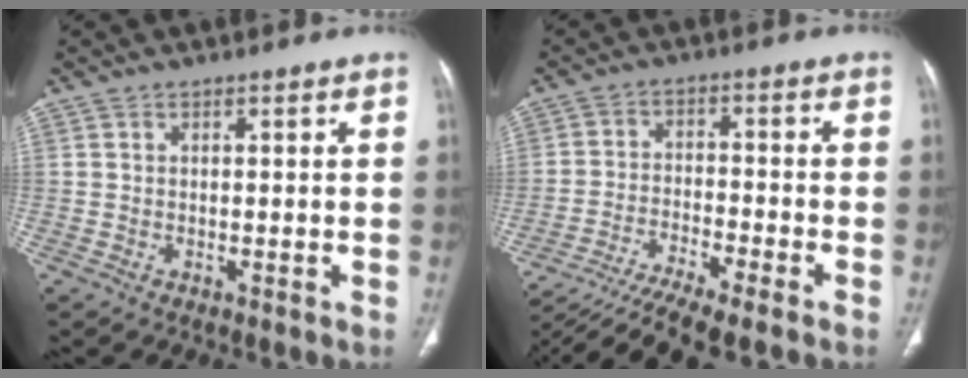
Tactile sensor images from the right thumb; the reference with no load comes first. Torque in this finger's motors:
{"motor_torque": [3.56, 0.38, 0.96, -1.81, 0.20]}